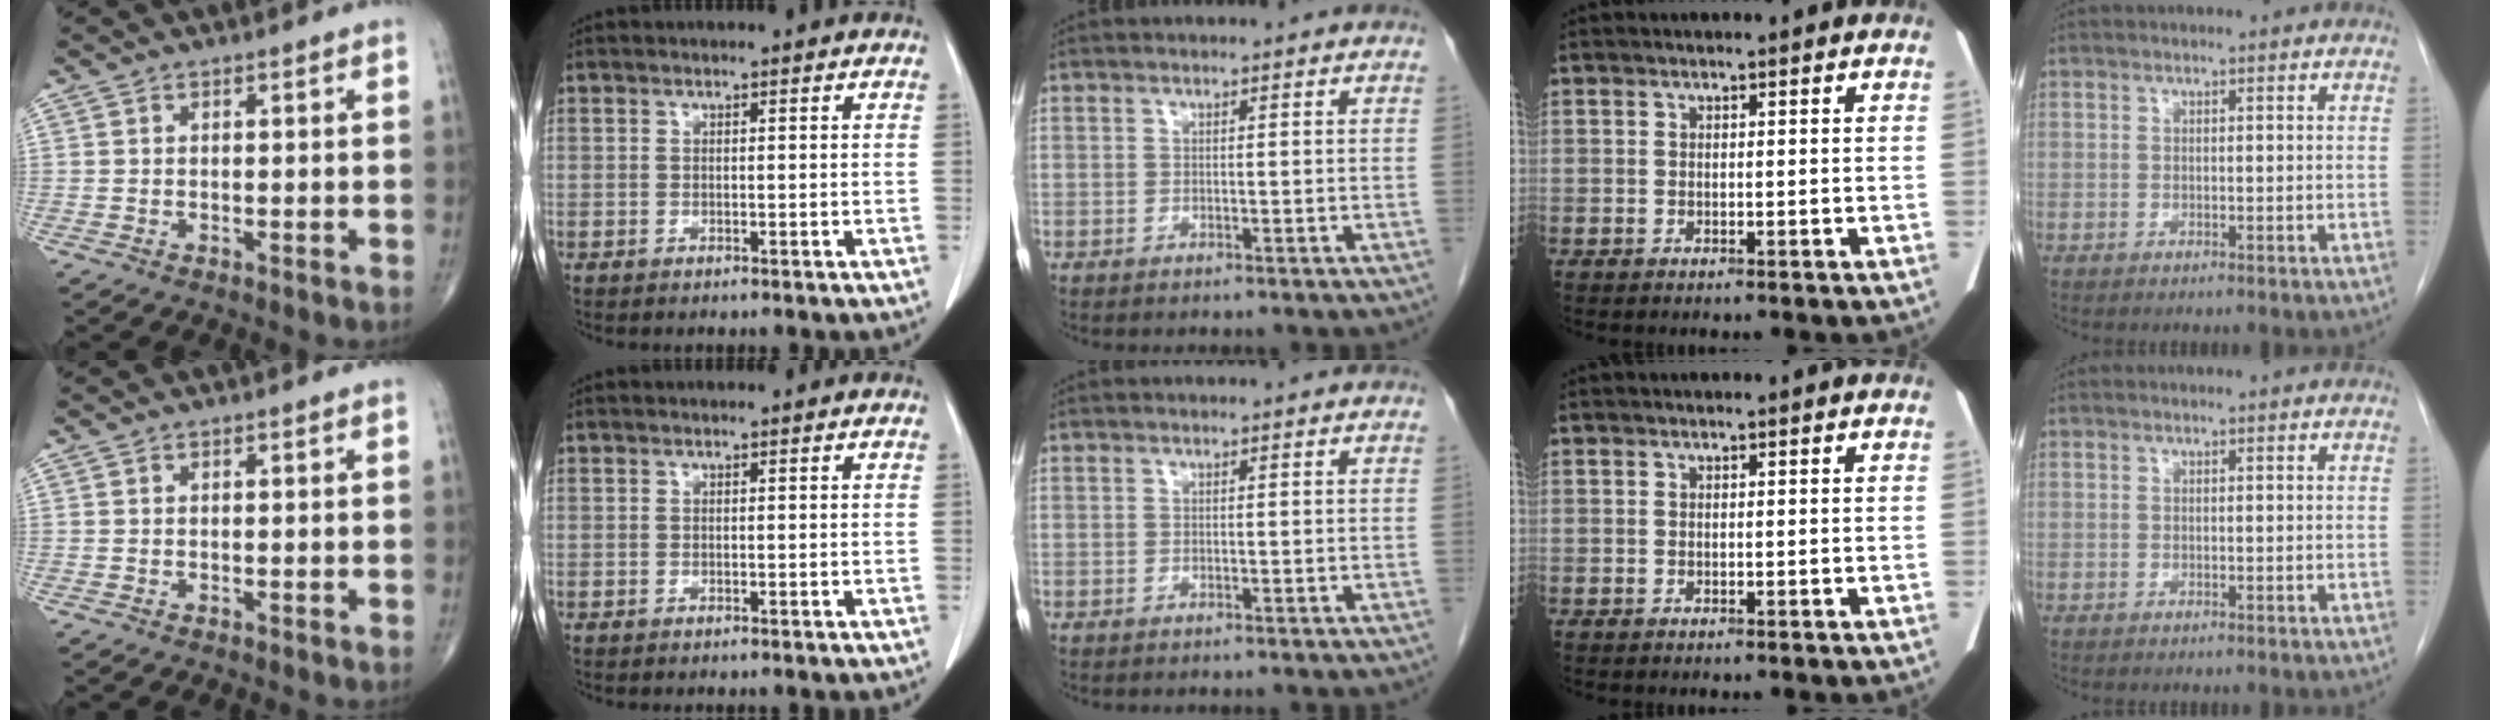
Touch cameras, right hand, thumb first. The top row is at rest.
{}